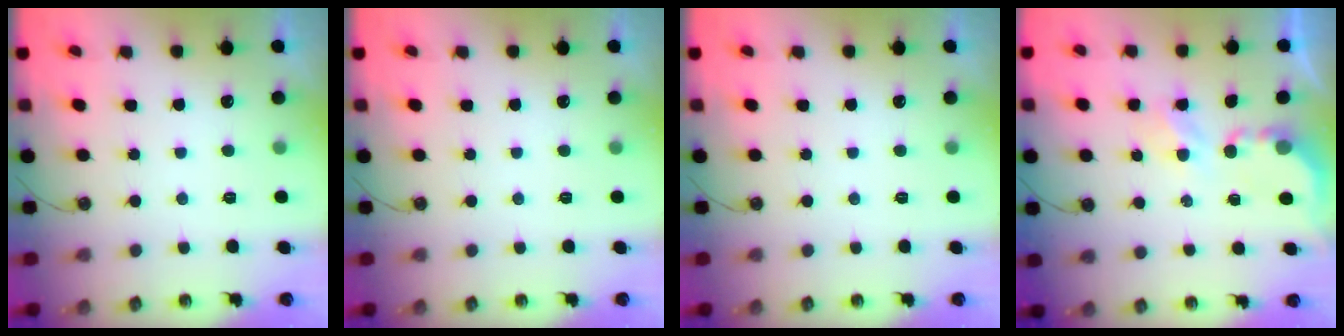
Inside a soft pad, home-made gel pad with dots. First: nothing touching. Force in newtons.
{"total": 0.0}
{"total": 0.0}
{"total": 3.9, "press": 3.9, "slide": 0.3}